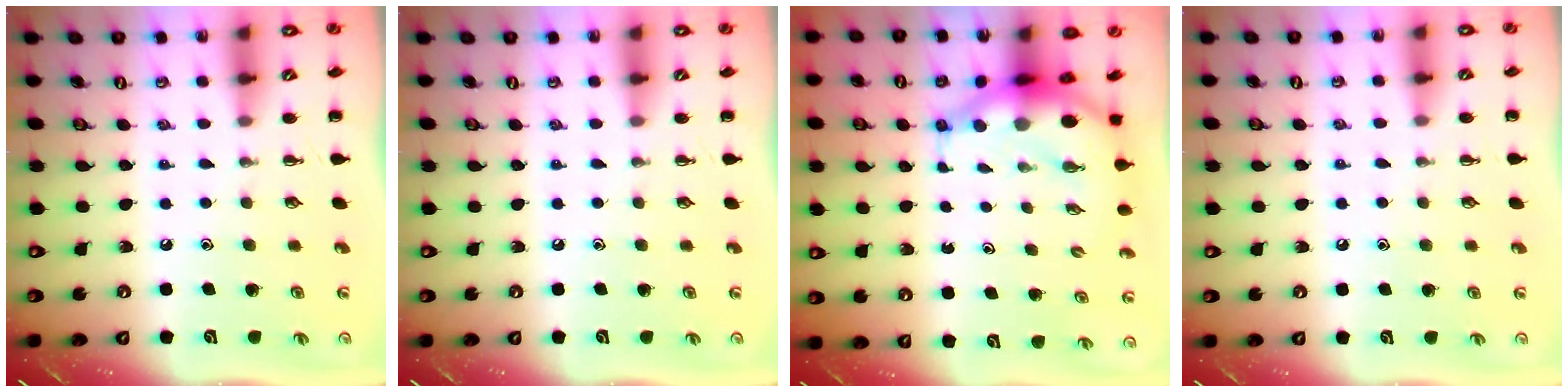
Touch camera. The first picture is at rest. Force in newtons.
{"total": 0.0}
{"total": 7.5, "press": 7.3, "slide": 1.9}
{"total": 3.3, "press": 3.1, "slide": 1.1}